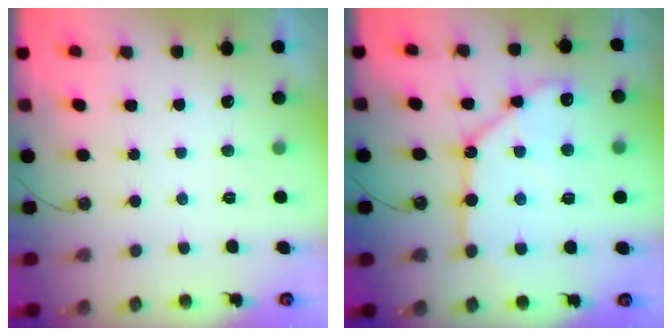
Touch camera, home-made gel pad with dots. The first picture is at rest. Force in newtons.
{"total": 14.1, "press": 14.0, "slide": 1.8}